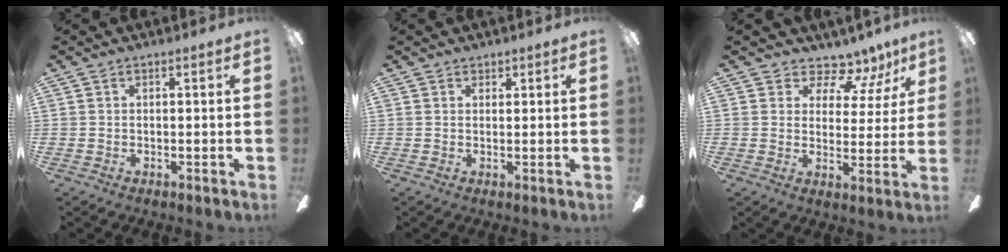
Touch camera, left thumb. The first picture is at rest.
{"total": 1.1, "force": [1.0, 0.5, 0.0], "torque": [0.000, -0.002, 0.019]}
{"total": 9.0, "force": [7.1, 4.4, 3.4], "torque": [-0.051, -0.054, 0.127]}